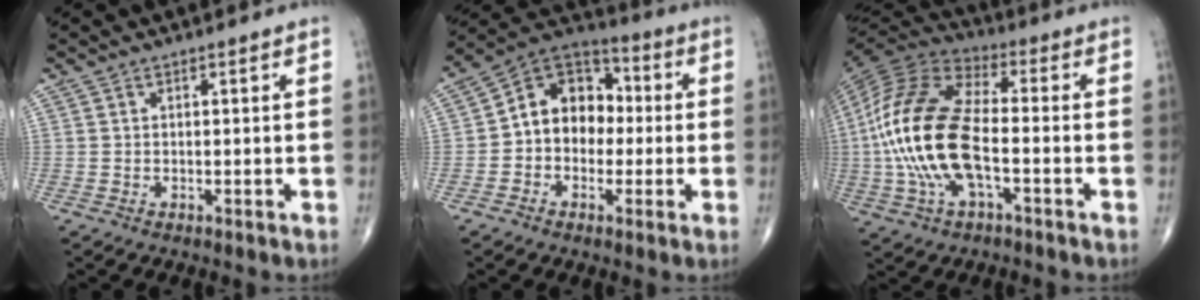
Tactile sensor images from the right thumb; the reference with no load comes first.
{"total": 12.7, "force": [-0.3, 9.9, 7.9], "torque": [-0.083, 0.041, -0.021]}
{"total": 20.6, "force": [-3.0, 9.6, 18.0], "torque": [-0.384, 0.022, -0.059]}